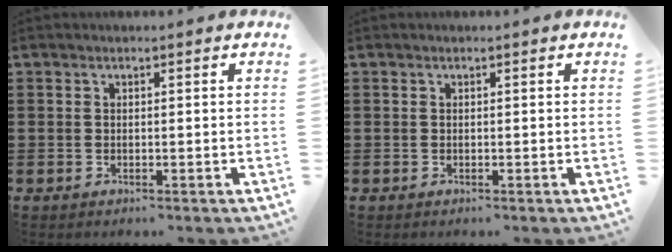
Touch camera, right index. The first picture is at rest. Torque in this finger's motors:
{"motor_torque": [0.00, 0.00, 0.00, 0.00]}